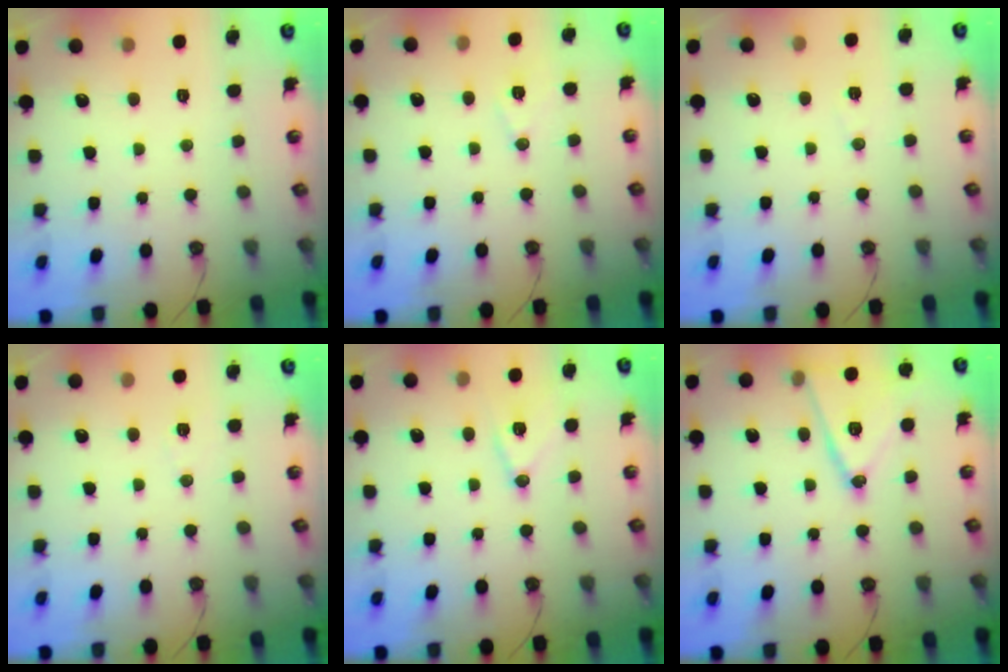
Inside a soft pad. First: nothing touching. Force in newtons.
{"total": 6.9, "press": 5.8, "slide": 3.7}
{"total": 5.8, "press": 3.8, "slide": 4.5}
{"total": 3.7, "press": 3.6, "slide": 0.9}
{"total": 10.8, "press": 10.8, "slide": 0.7}
{"total": 15.1, "press": 14.7, "slide": 3.4}